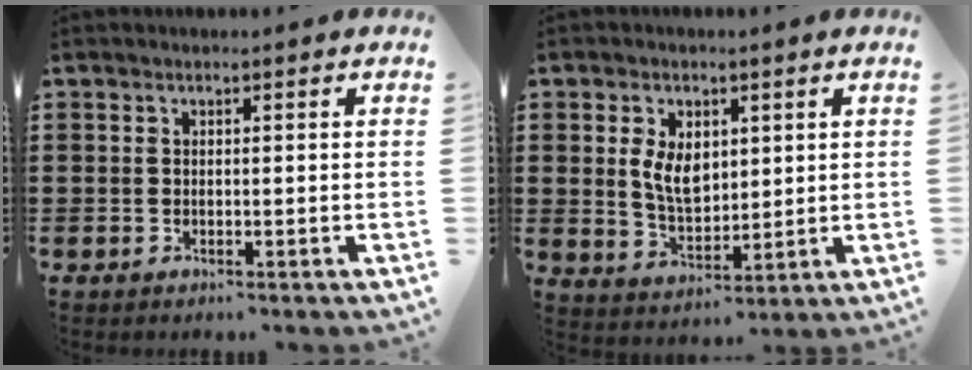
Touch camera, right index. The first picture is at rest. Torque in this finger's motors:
{"motor_torque": [0.39, 0.29, 0.37, 0.16]}